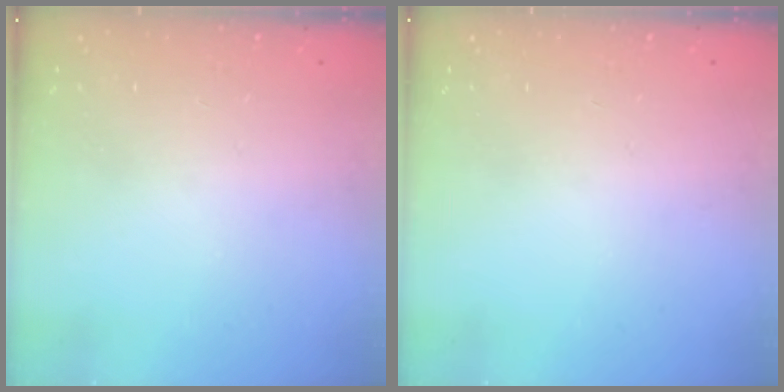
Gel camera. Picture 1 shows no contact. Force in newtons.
{"total": 0.0}